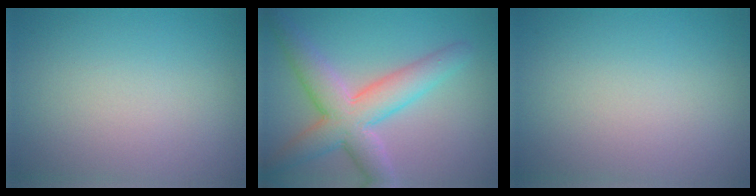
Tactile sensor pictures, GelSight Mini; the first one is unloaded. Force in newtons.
{"total": 6.7, "press": 6.7, "slide": 0.2}
{"total": 0.0}